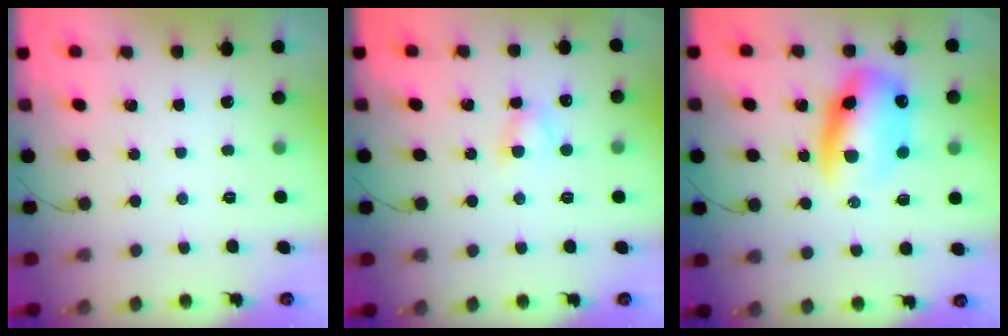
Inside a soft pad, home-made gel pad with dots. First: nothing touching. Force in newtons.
{"total": 3.9, "press": 3.8, "slide": 1.2}
{"total": 14.3, "press": 13.8, "slide": 3.7}